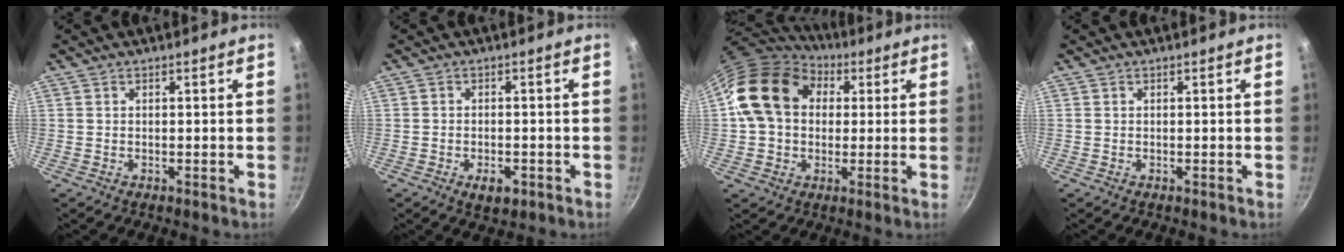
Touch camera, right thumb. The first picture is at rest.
{"total": 3.9, "force": [-1.7, 2.1, 2.7], "torque": [-0.039, 0.008, -0.023]}
{"total": 16.7, "force": [3.8, 13.1, 9.7], "torque": [-0.144, 0.026, 0.054]}
{"total": 0.0}